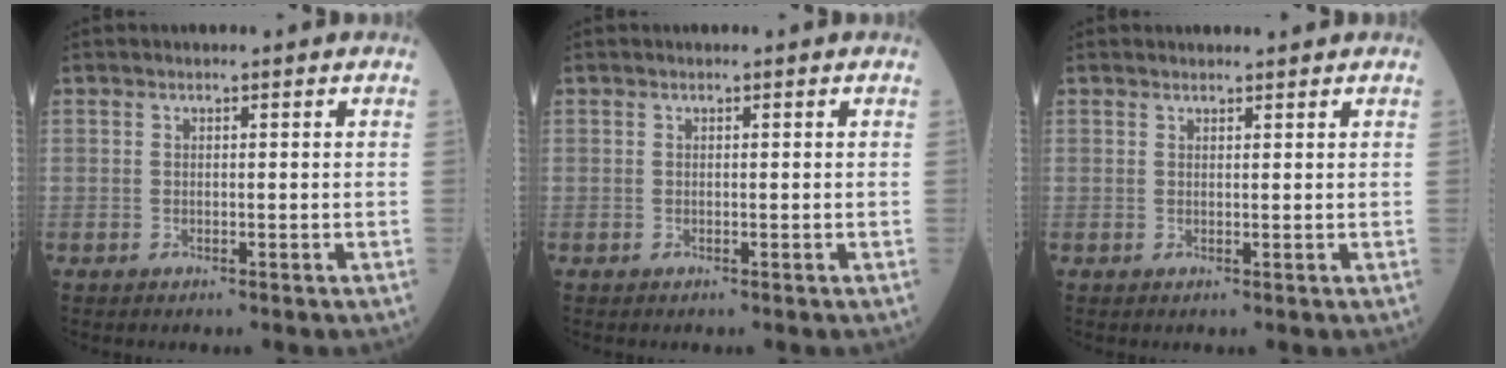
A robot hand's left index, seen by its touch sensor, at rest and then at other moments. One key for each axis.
{"total": 0.0}
{"total": 1.5, "fx": 1.4, "fy": 0.2, "fz": 0.2, "tx": -0.007, "ty": 0.009, "tz": 0.025}